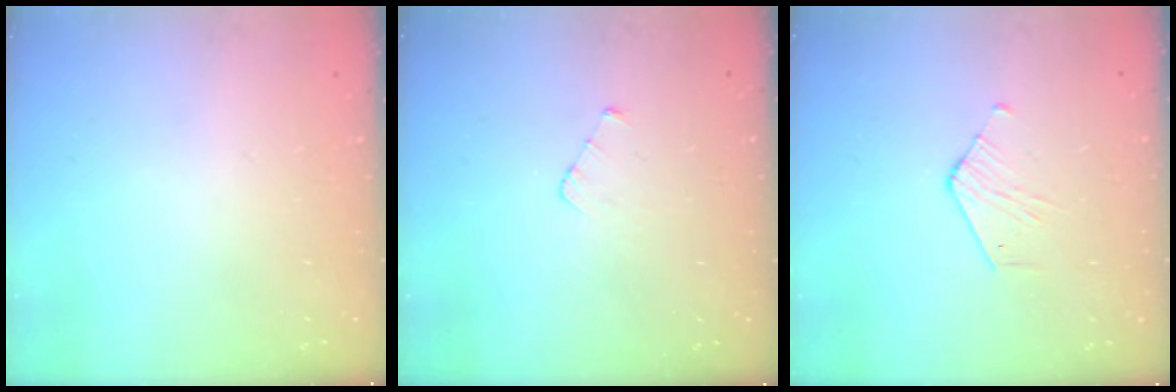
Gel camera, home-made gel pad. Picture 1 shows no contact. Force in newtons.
{"total": 2.4, "press": 2.4, "slide": 0.3}
{"total": 3.2, "press": 3.2, "slide": 0.3}